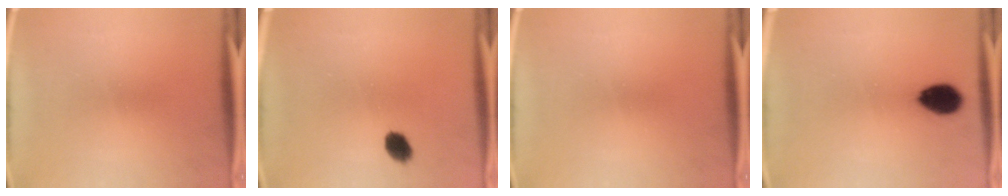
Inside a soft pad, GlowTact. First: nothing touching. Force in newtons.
{"total": 3.7}
{"total": 0.0}
{"total": 8.5}